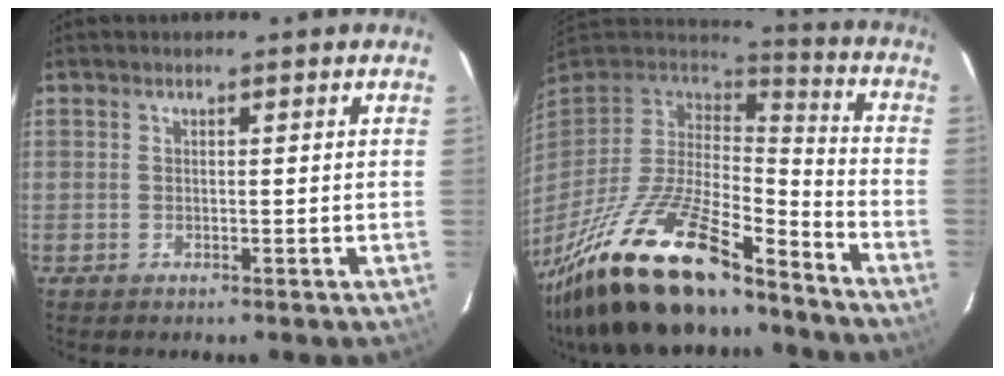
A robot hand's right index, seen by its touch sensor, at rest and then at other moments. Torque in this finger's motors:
{"motor_torque": [1.32, -0.82, 1.05, 0.21]}